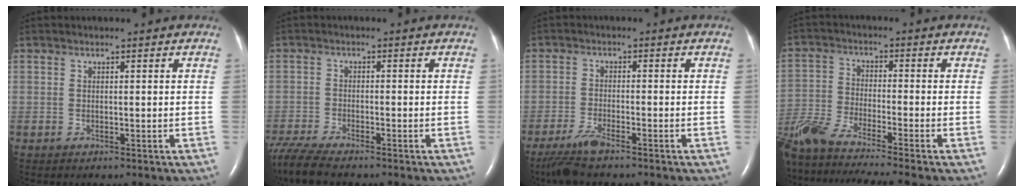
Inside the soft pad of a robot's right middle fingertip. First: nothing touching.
{"total": 8.1, "force": [-7.0, 0.8, 4.0], "torque": [-0.082, -0.023, -0.126]}
{"total": 4.8, "force": [-3.9, 0.2, 2.8], "torque": [-0.068, -0.017, -0.076]}
{"total": 14.8, "force": [-12.7, -0.8, 7.5], "torque": [-0.155, -0.025, -0.225]}